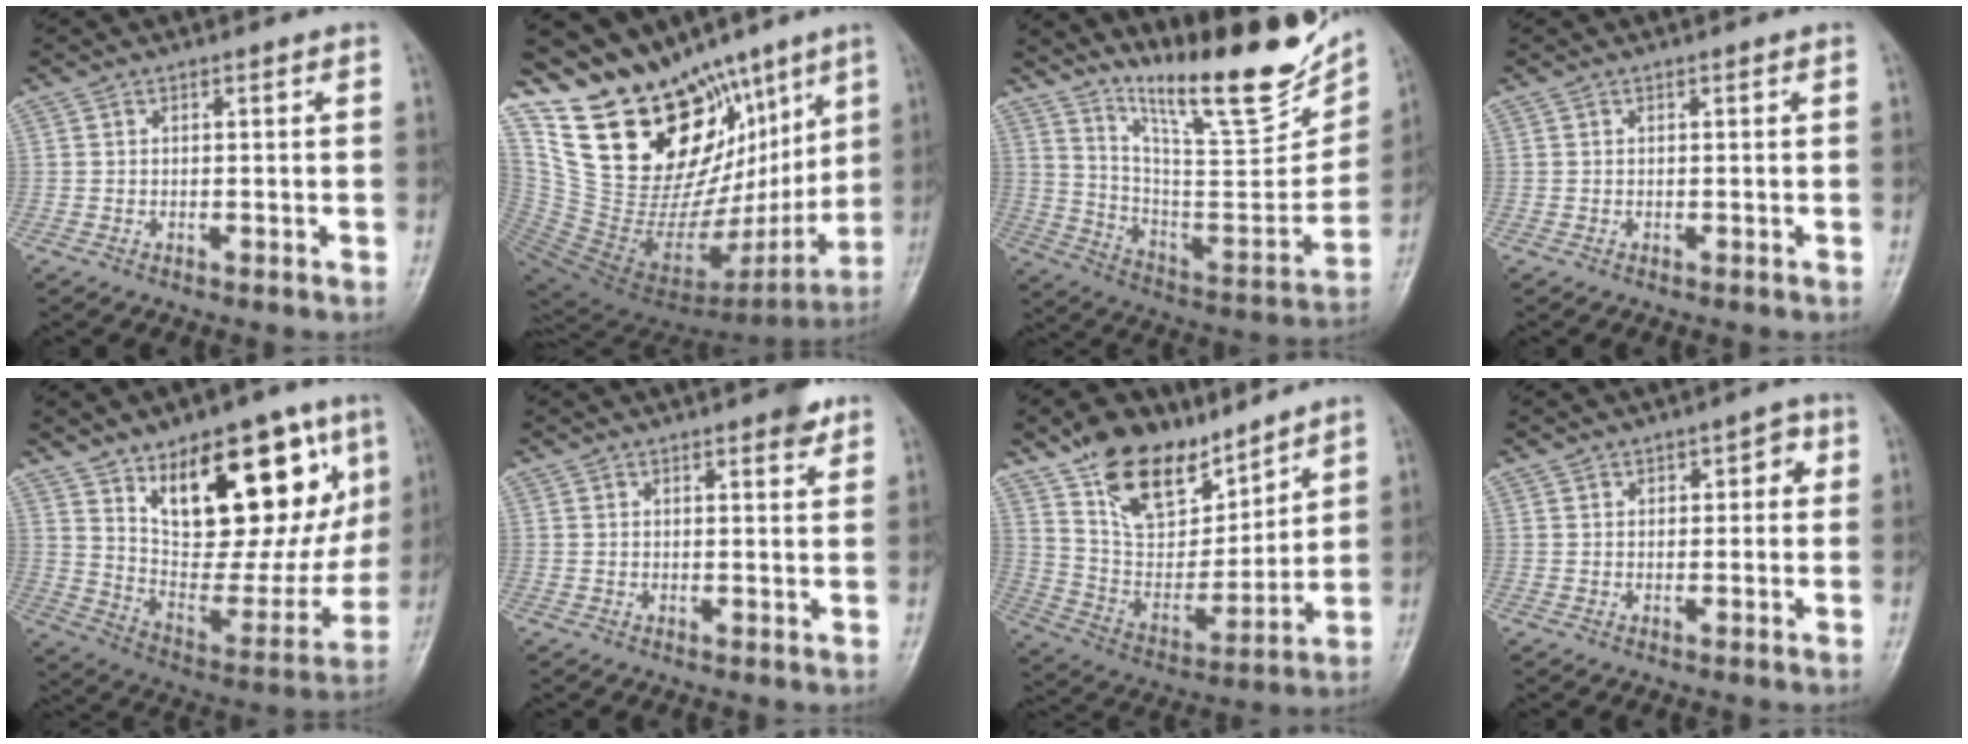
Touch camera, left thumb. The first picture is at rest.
{"total": 29.7, "force": [15.9, 16.4, 19.0], "torque": [-0.262, -0.045, 0.290]}
{"total": 23.5, "force": [17.3, 4.9, 15.0], "torque": [-0.194, -0.099, 0.286]}
{"total": 0.0}
{"total": 26.9, "force": [12.3, 12.5, 20.4], "torque": [-0.245, -0.032, 0.203]}
{"total": 3.2, "force": [2.1, 1.0, 2.2], "torque": [-0.019, -0.009, 0.024]}
{"total": 17.6, "force": [12.3, 8.8, 9.0], "torque": [-0.105, -0.066, 0.230]}
{"total": 3.3, "force": [1.1, 2.0, 2.4], "torque": [-0.007, 0.002, 0.008]}